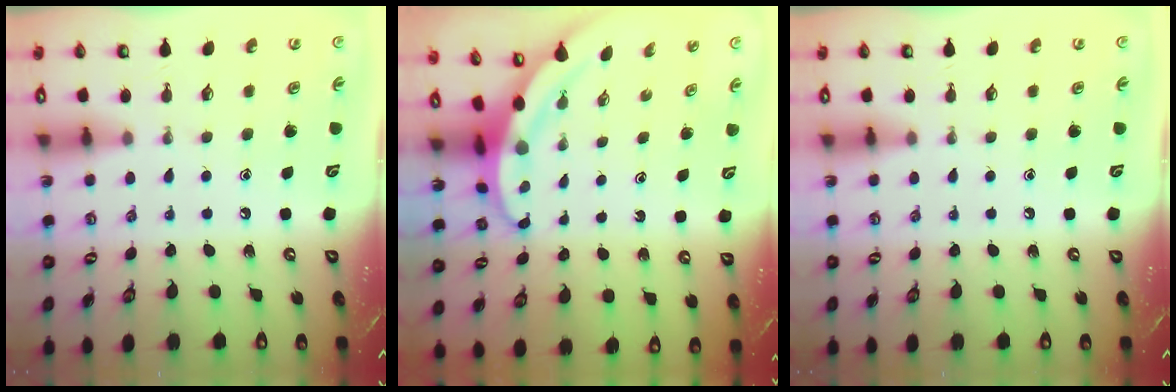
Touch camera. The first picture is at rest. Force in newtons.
{"total": 3.8, "press": 3.7, "slide": 0.5}
{"total": 0.0}